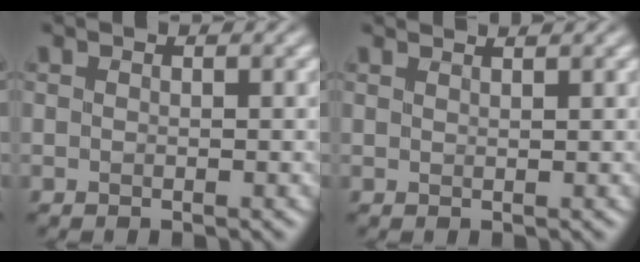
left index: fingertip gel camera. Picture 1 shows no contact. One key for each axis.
{"total": 1.3, "fx": 1.3, "fy": -0.2, "fz": 0.1, "tx": -0.008, "ty": 0.002, "tz": 0.019}